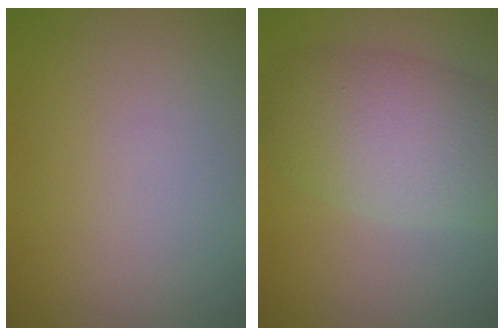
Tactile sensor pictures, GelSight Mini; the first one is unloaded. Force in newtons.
{"total": 7.7, "press": 7.7, "slide": 0.2}